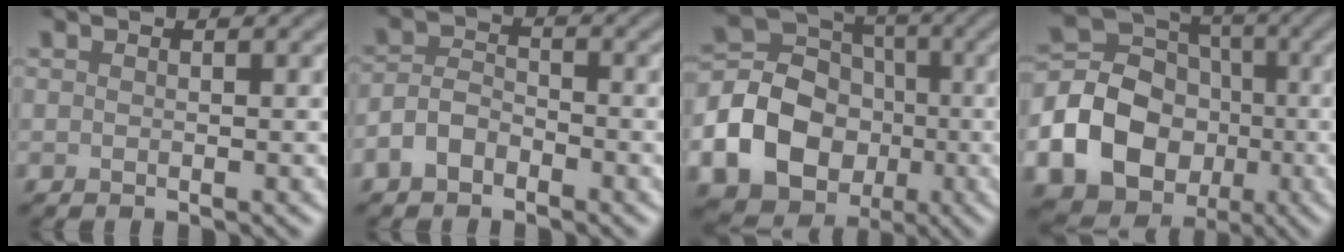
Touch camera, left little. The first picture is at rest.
{"total": 2.6, "force": [-1.6, 1.4, 1.4], "torque": [-0.027, 0.006, -0.039]}
{"total": 12.6, "force": [-3.6, 10.7, 5.6], "torque": [-0.109, -0.018, -0.086]}
{"total": 15.1, "force": [-4.4, 13.2, 6.0], "torque": [-0.134, -0.025, -0.086]}